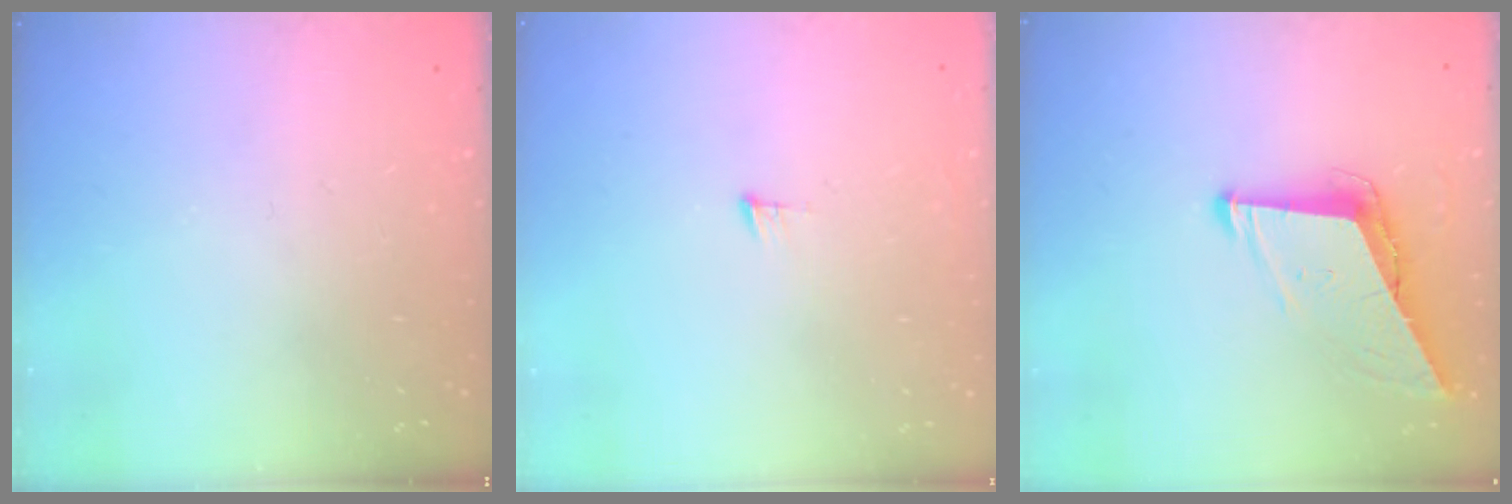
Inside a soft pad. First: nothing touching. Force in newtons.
{"total": 4.5, "press": 4.5, "slide": 0.3}
{"total": 7.8, "press": 7.8, "slide": 0.9}